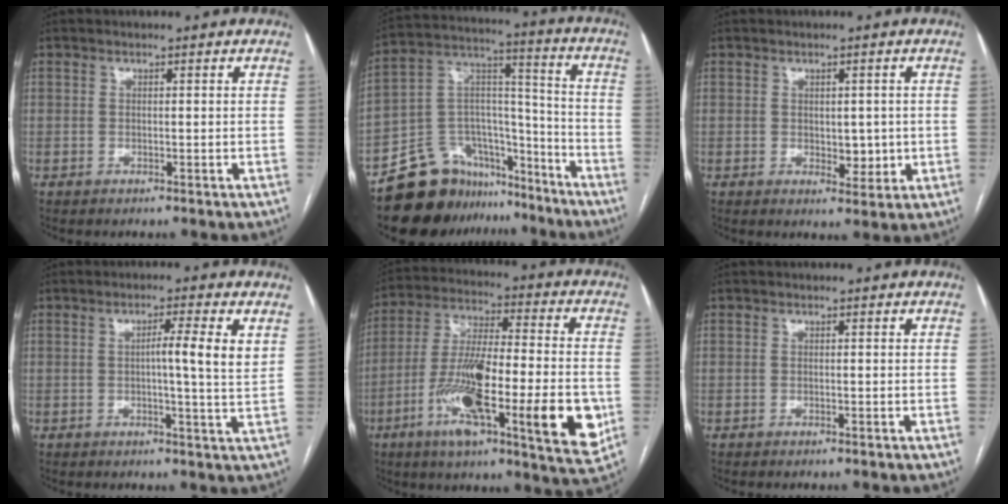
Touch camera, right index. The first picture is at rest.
{"total": 16.8, "force": [-13.7, 8.7, 4.1], "torque": [-0.058, 0.078, -0.230]}
{"total": 3.8, "force": [0.0, 2.3, 3.0], "torque": [-0.036, -0.002, 0.008]}
{"total": 5.8, "force": [1.5, -0.4, 5.6], "torque": [-0.083, -0.001, 0.017]}
{"total": 23.2, "force": [-6.8, 3.9, 21.8], "torque": [-0.331, -0.015, -0.104]}
{"total": 0.0}